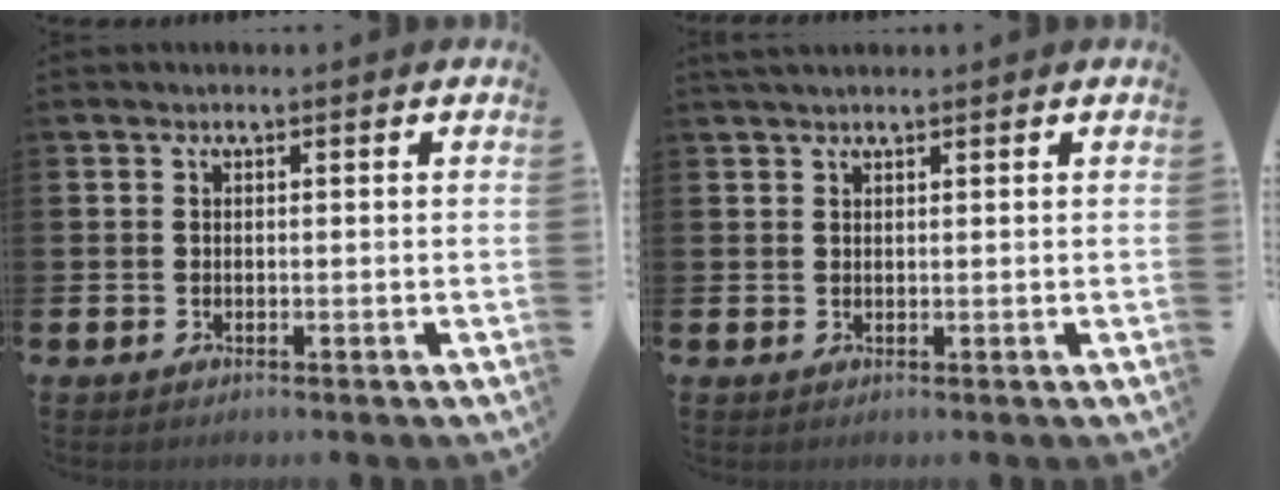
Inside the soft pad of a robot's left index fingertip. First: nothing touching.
{"total": 1.5, "force": [1.4, 0.4, 0.5], "torque": [-0.011, 0.003, 0.025]}